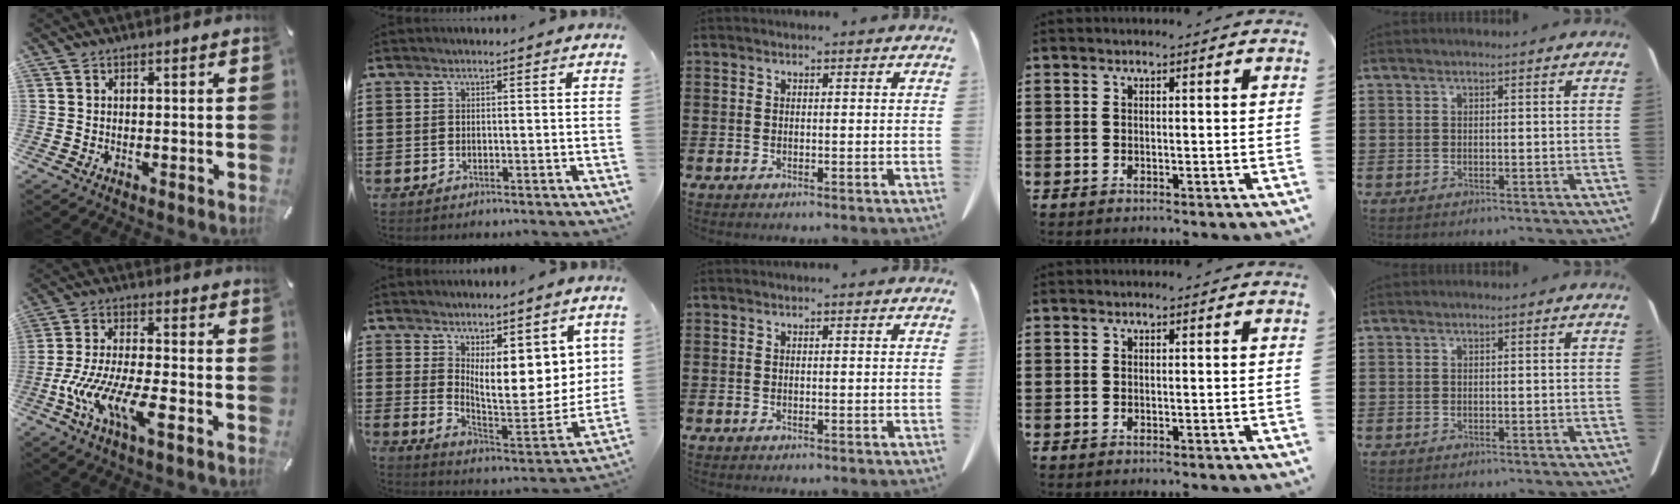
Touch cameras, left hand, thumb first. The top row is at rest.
{"thumb": {"total": 13.6, "force": [-6.4, 4.3, 11.2], "torque": [-0.232, 0.004, -0.112]}, "index": {"total": 7.9, "force": [4.4, 2.7, 6.1], "torque": [-0.108, -0.042, 0.076]}}